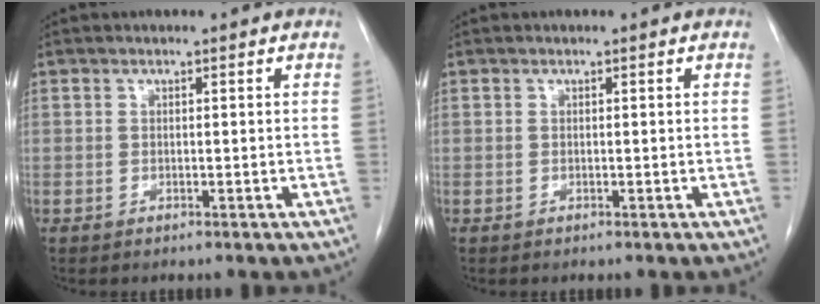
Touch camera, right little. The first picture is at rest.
{"total": 0.0}